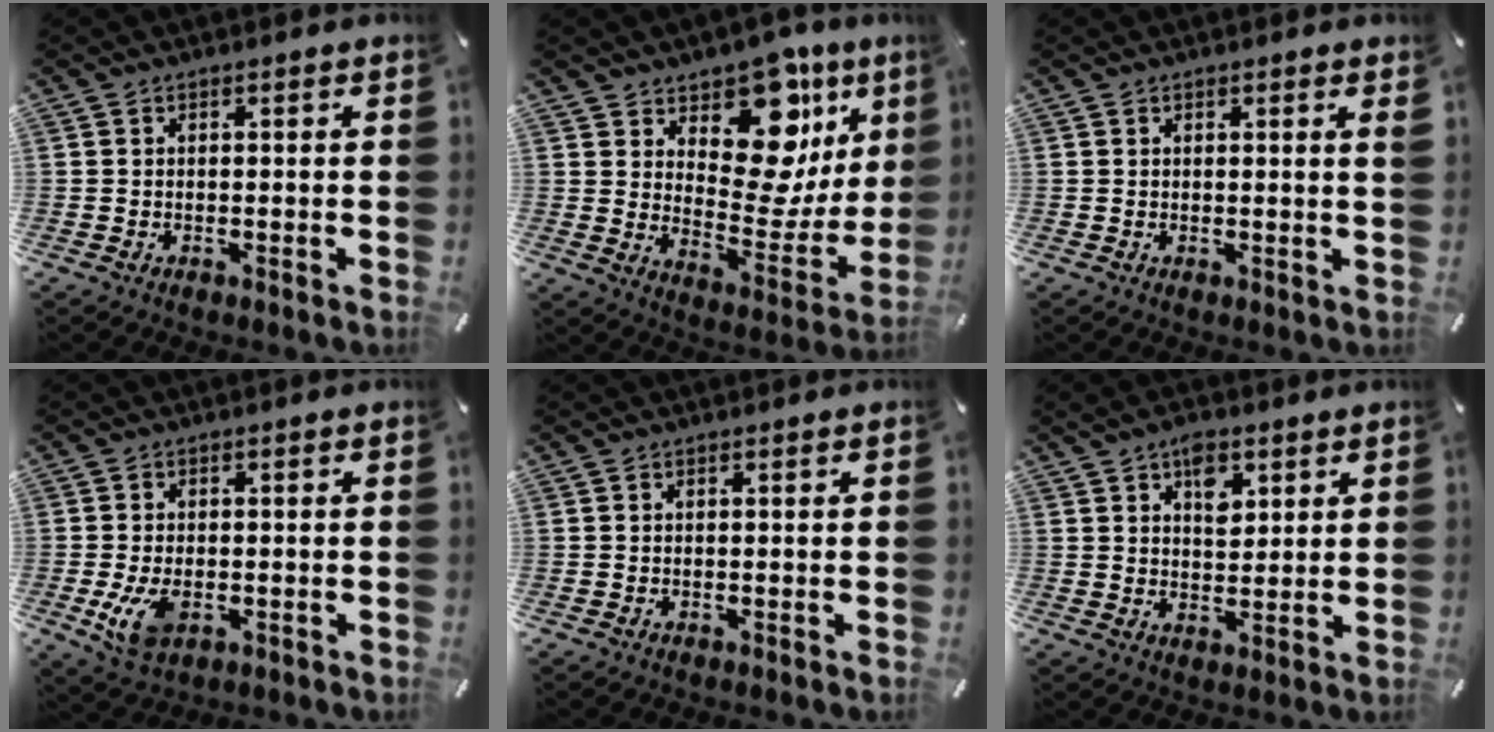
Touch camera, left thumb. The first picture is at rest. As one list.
[{"total": 15.6, "force": [9.6, 9.2, 8.2], "torque": [-0.096, -0.097, 0.161]}, {"total": 1.1, "force": [0.5, 0.0, 0.9], "torque": [-0.010, -0.005, 0.006]}, {"total": 6.3, "force": [-1.6, 3.9, 4.6], "torque": [-0.115, -0.003, -0.032]}, {"total": 0.0}, {"total": 6.5, "force": [3.3, 4.1, 3.8], "torque": [-0.046, -0.009, 0.053]}]